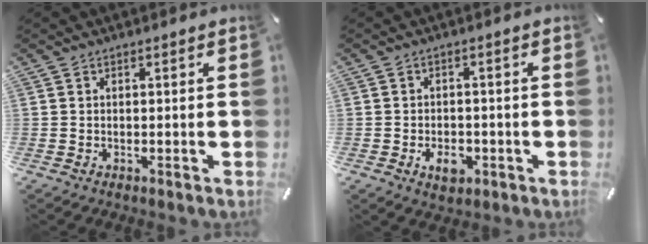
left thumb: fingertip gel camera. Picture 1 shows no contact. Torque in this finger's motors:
{"motor_torque": [0.41, 1.09, 0.01, -0.02, 0.01]}